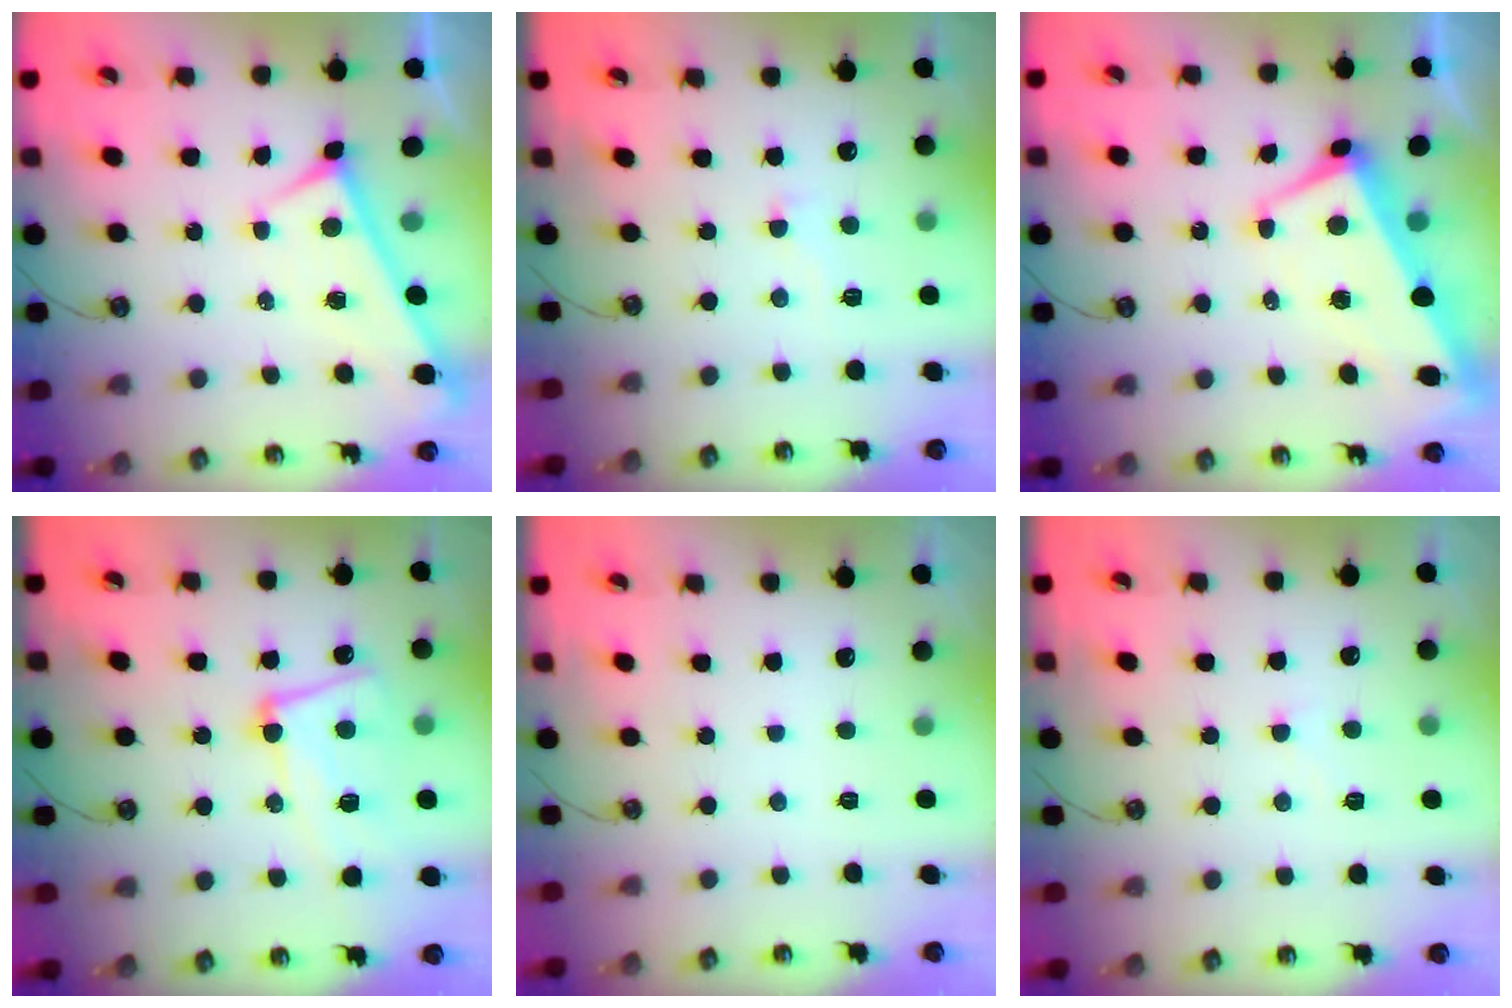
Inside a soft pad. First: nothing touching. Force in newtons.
{"total": 3.0, "press": 2.9, "slide": 0.7}
{"total": 1.7, "press": 1.1, "slide": 1.3}
{"total": 12.6, "press": 12.5, "slide": 1.7}
{"total": 0.0}
{"total": 0.7, "press": 0.5, "slide": 0.5}